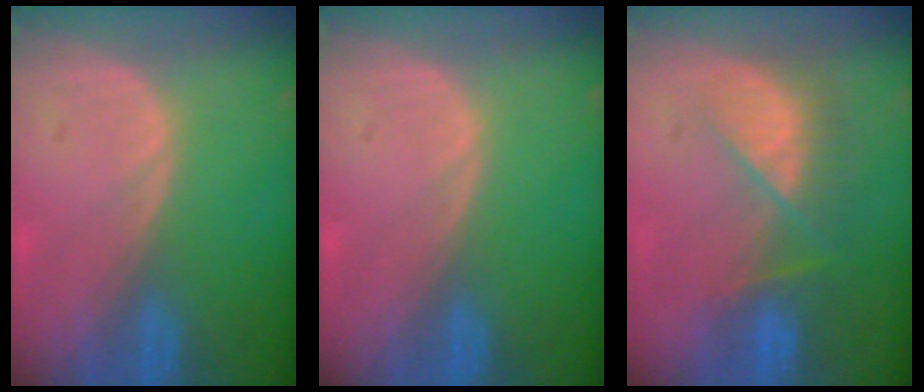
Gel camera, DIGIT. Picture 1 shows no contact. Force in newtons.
{"total": 0.0}
{"total": 7.8, "press": 7.1, "slide": 3.1}